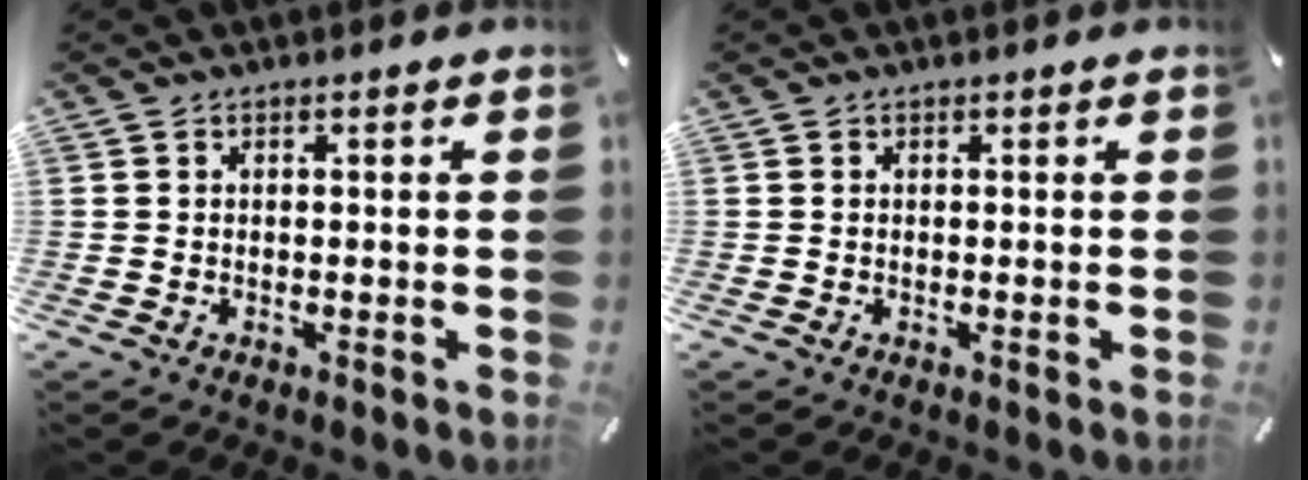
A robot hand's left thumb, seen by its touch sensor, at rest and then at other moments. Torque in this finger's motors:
{"motor_torque": [0.00, 0.00, 0.00, 0.00, 0.00]}